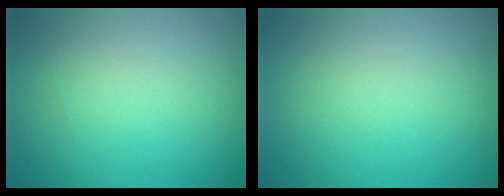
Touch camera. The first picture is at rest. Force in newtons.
{"total": 0.0}